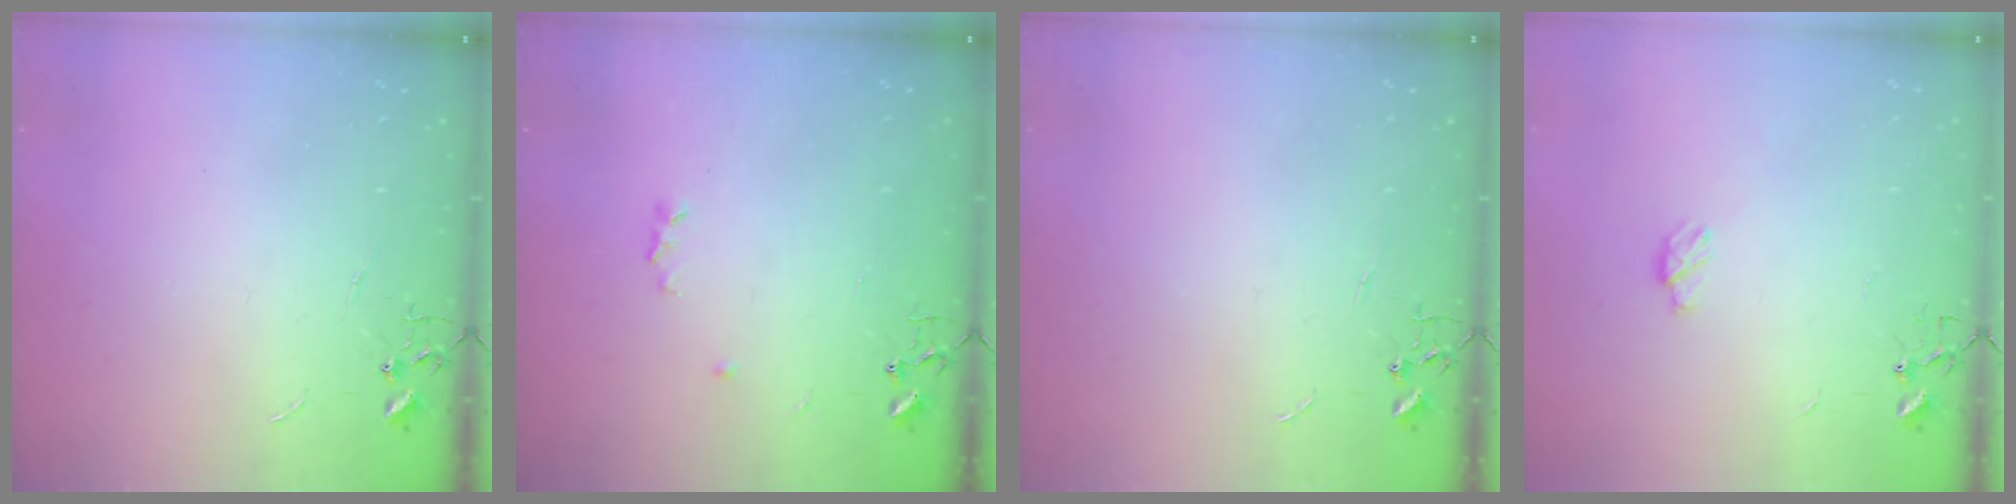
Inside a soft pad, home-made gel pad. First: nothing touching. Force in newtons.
{"total": 3.2, "press": 3.1, "slide": 0.7}
{"total": 0.0}
{"total": 5.1, "press": 5.1, "slide": 0.5}